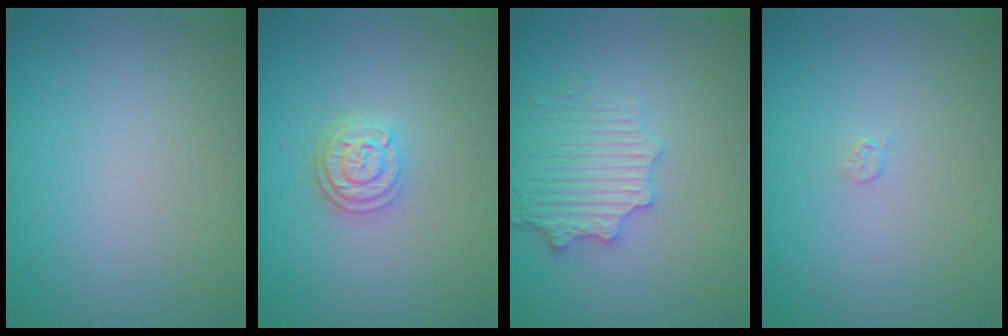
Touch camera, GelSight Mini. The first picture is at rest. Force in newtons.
{"total": 3.0, "press": 2.4, "slide": 1.8}
{"total": 3.6, "press": 3.3, "slide": 1.5}
{"total": 0.6, "press": 0.3, "slide": 0.6}